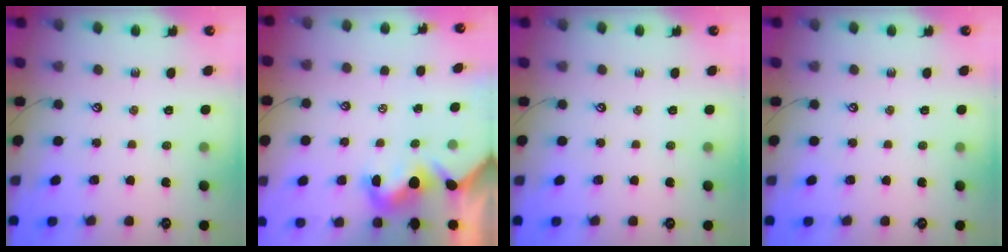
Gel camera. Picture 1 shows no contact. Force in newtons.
{"total": 1.4, "press": 1.1, "slide": 0.9}
{"total": 0.0}
{"total": 0.0}